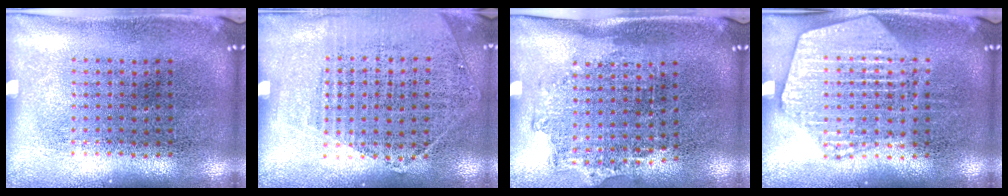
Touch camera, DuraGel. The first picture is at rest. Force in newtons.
{"total": 1.2, "press": 1.0, "slide": 0.6}
{"total": 1.2, "press": 0.9, "slide": 0.8}
{"total": 1.9, "press": 1.9, "slide": 0.2}